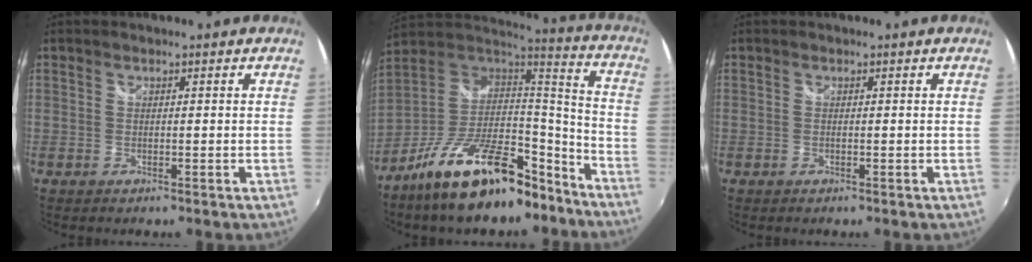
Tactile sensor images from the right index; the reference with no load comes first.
{"total": 23.8, "force": [-15.6, 9.9, 15.1], "torque": [-0.261, 0.010, -0.244]}
{"total": 0.0}